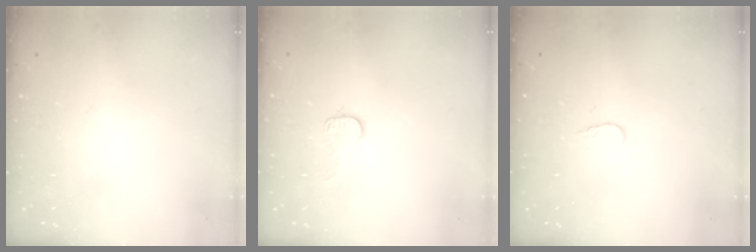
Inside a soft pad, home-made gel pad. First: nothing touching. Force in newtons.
{"total": 7.6, "press": 7.6, "slide": 0.1}
{"total": 3.7, "press": 3.7, "slide": 0.3}